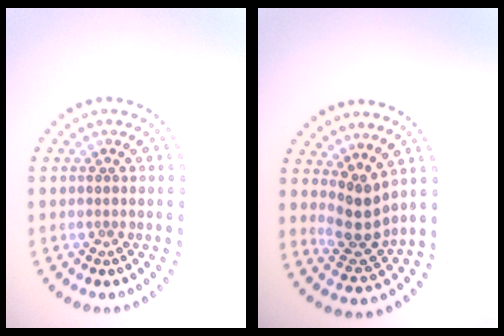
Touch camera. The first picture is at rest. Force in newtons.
{"total": 3.4, "press": 2.9, "slide": 1.7}